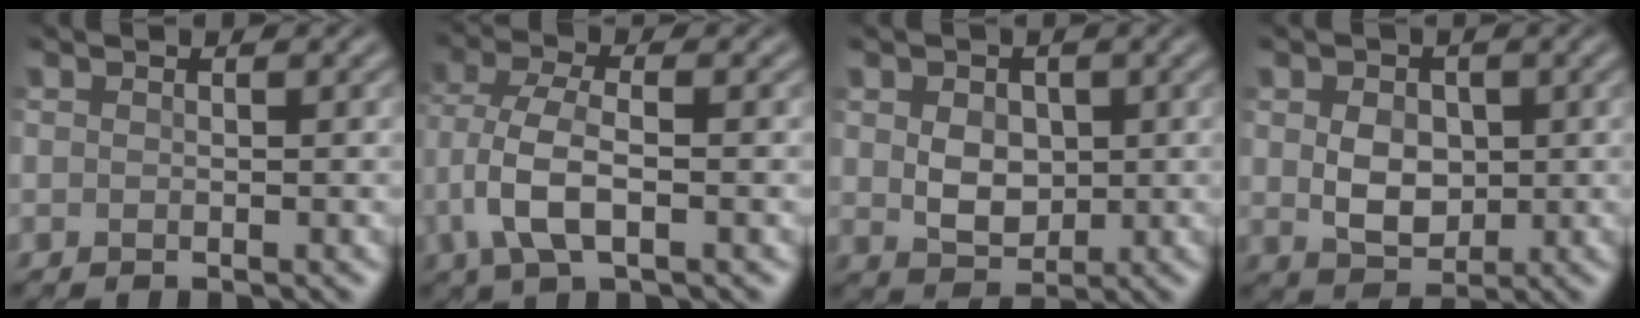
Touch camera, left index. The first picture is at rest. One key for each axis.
{"total": 5.4, "fx": -1.3, "fy": 2.4, "fz": 4.6, "tx": -0.105, "ty": 0.005, "tz": -0.031}
{"total": 3.6, "fx": 0.5, "fy": 2.7, "fz": 2.3, "tx": -0.046, "ty": -0.006, "tz": 0.009}
{"total": 4.0, "fx": 0.3, "fy": 3.0, "fz": 2.7, "tx": -0.054, "ty": -0.007, "tz": 0.006}